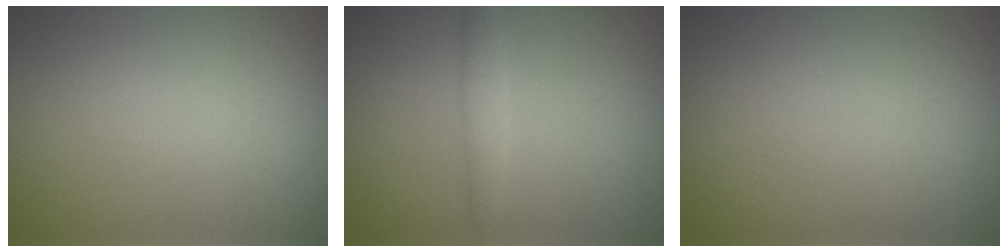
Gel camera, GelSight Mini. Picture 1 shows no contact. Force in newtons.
{"total": 1.8, "press": 1.8, "slide": 0.1}
{"total": 0.0}